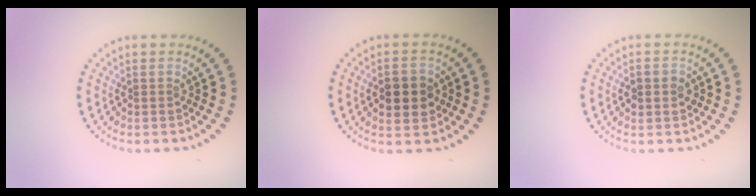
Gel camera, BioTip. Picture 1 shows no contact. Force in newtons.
{"total": 3.8, "press": 3.8, "slide": 0.1}
{"total": 2.4, "press": 2.4, "slide": 0.1}